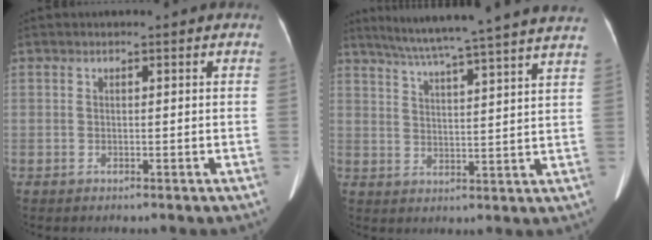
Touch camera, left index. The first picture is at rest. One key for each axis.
{"total": 21.9, "fx": 19.2, "fy": -1.4, "fz": 10.4, "tx": -0.174, "ty": -0.013, "tz": 0.251}